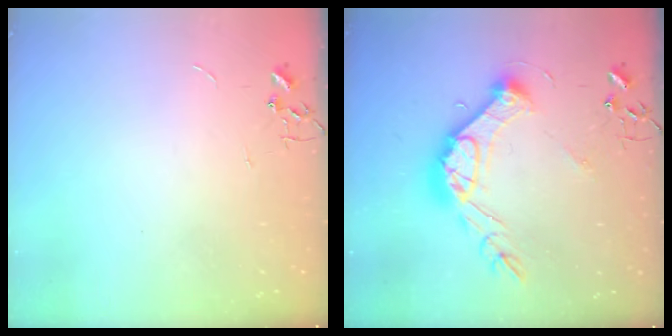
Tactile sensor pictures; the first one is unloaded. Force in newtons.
{"total": 17.8, "press": 17.8, "slide": 1.4}